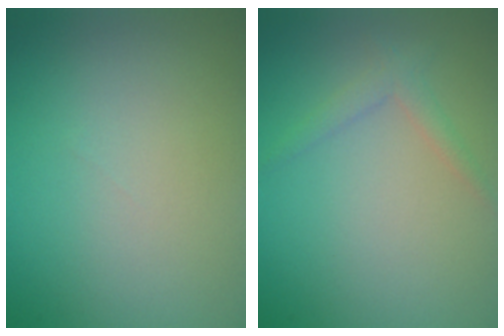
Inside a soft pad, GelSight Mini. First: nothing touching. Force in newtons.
{"total": 1.4, "press": 1.4, "slide": 0.1}